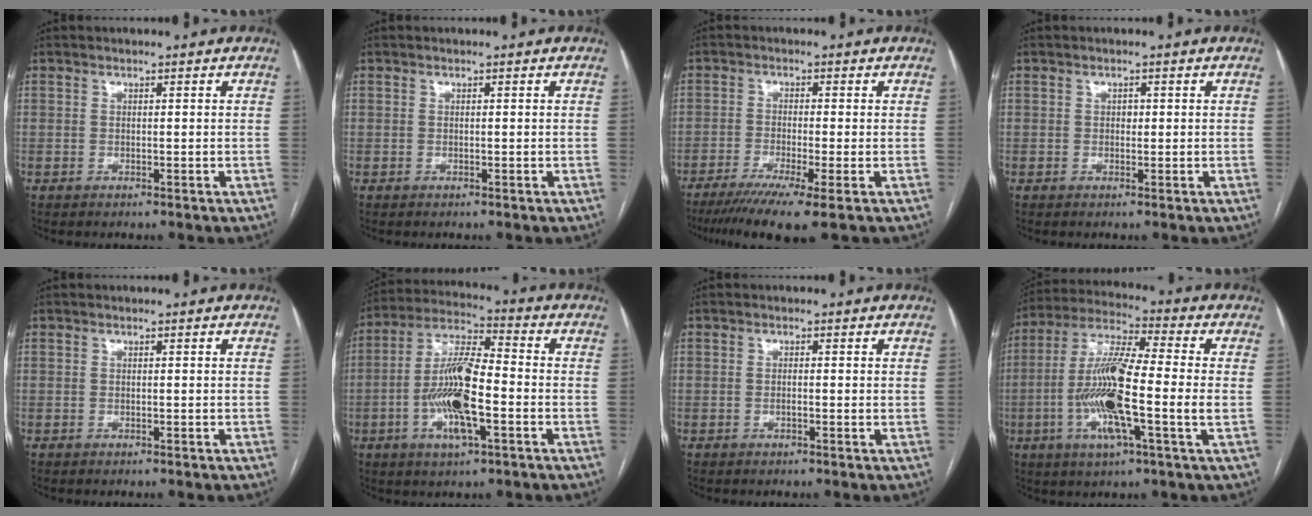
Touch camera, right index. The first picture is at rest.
{"total": 0.0}
{"total": 8.7, "force": [-5.7, -0.3, 6.6], "torque": [-0.105, -0.019, -0.090]}
{"total": 0.9, "force": [0.1, 0.7, 0.6], "torque": [-0.006, 0.002, -0.001]}
{"total": 0.0}
{"total": 13.0, "force": [-3.3, 3.0, 12.2], "torque": [-0.245, 0.003, -0.060]}
{"total": 0.9, "force": [-0.1, 0.2, 0.9], "torque": [-0.016, 0.000, -0.003]}
{"total": 15.6, "force": [-2.5, 1.1, 15.3], "torque": [-0.304, -0.005, -0.055]}